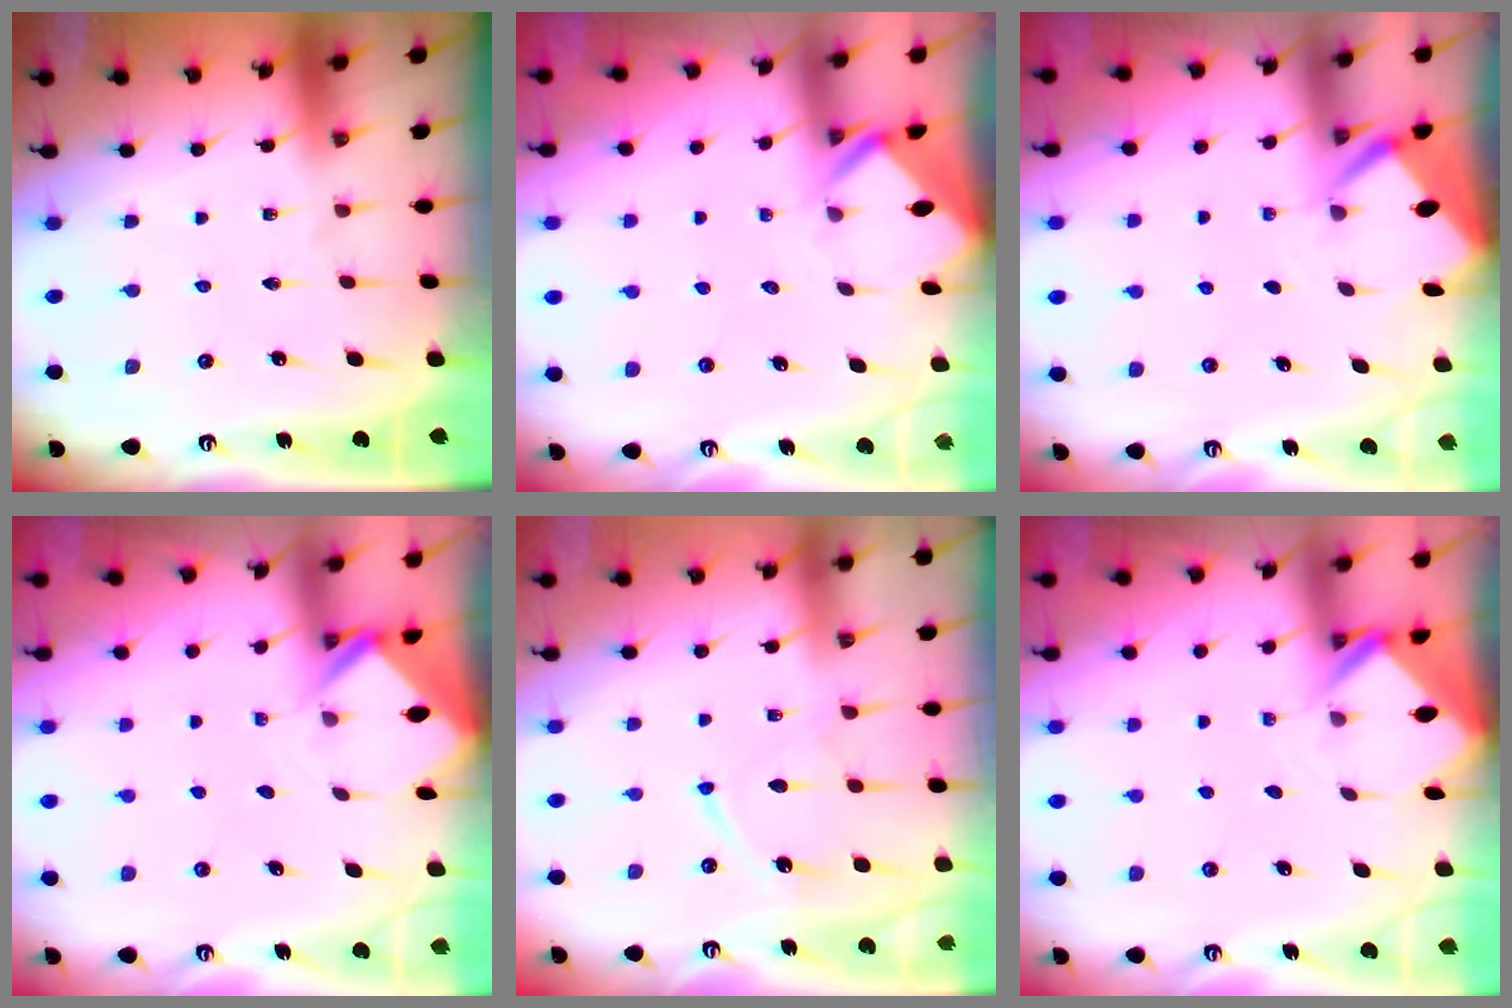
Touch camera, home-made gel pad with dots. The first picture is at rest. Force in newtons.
{"total": 2.8, "press": 2.8, "slide": 0.1}
{"total": 2.7, "press": 2.7, "slide": 0.3}
{"total": 2.4, "press": 2.4, "slide": 0.2}
{"total": 9.1, "press": 9.1, "slide": 0.9}
{"total": 2.4, "press": 2.4, "slide": 0.2}